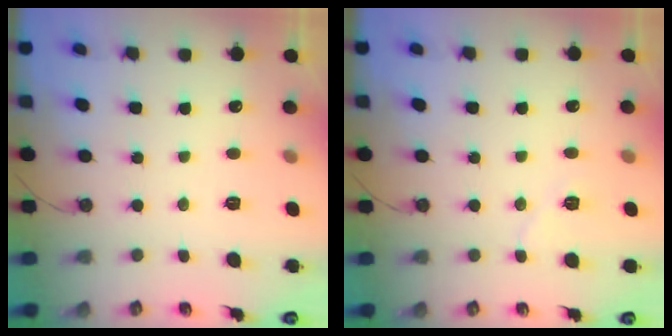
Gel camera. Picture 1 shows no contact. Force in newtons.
{"total": 5.2, "press": 4.6, "slide": 2.3}